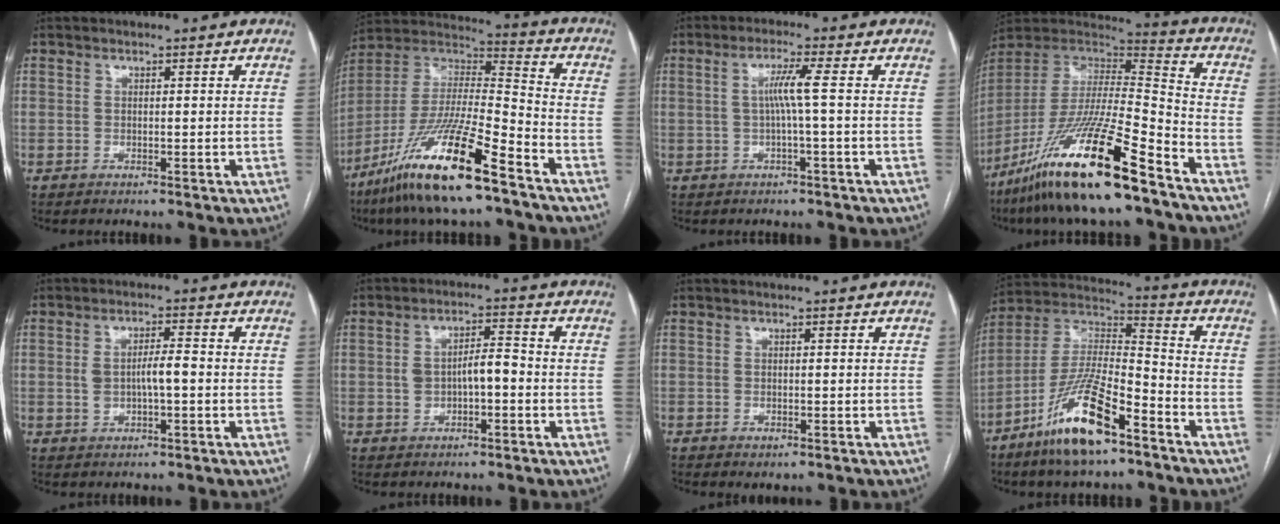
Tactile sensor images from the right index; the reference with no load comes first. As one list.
[{"total": 20.6, "force": [-13.1, 1.8, 15.8], "torque": [-0.339, -0.036, -0.244]}, {"total": 3.9, "force": [0.1, -0.8, 3.8], "torque": [-0.072, 0.007, 0.003]}, {"total": 24.2, "force": [-16.7, 1.6, 17.4], "torque": [-0.345, -0.042, -0.308]}, {"total": 4.5, "force": [-0.3, 1.4, 4.2], "torque": [-0.083, 0.010, 0.001]}, {"total": 5.2, "force": [-0.7, 2.3, 4.6], "torque": [-0.088, 0.021, -0.007]}, {"total": 1.1, "force": [-0.5, 0.7, 0.7], "torque": [-0.008, 0.000, -0.001]}, {"total": 16.2, "force": [-9.8, 3.5, 12.4], "torque": [-0.251, -0.007, -0.181]}]